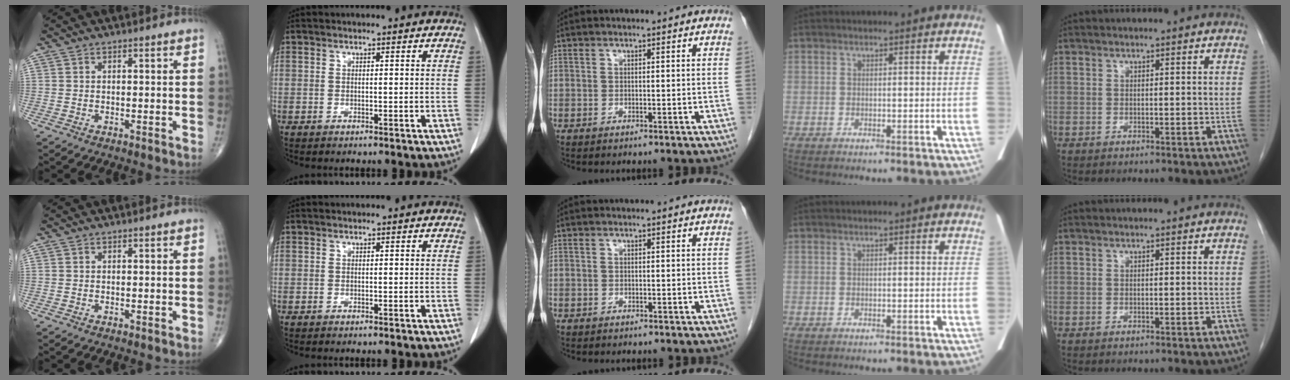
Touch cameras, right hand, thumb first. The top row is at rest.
{"middle": {"total": 0.7, "force": [-0.5, 0.4, 0.1], "torque": [-0.006, 0.002, -0.010]}}